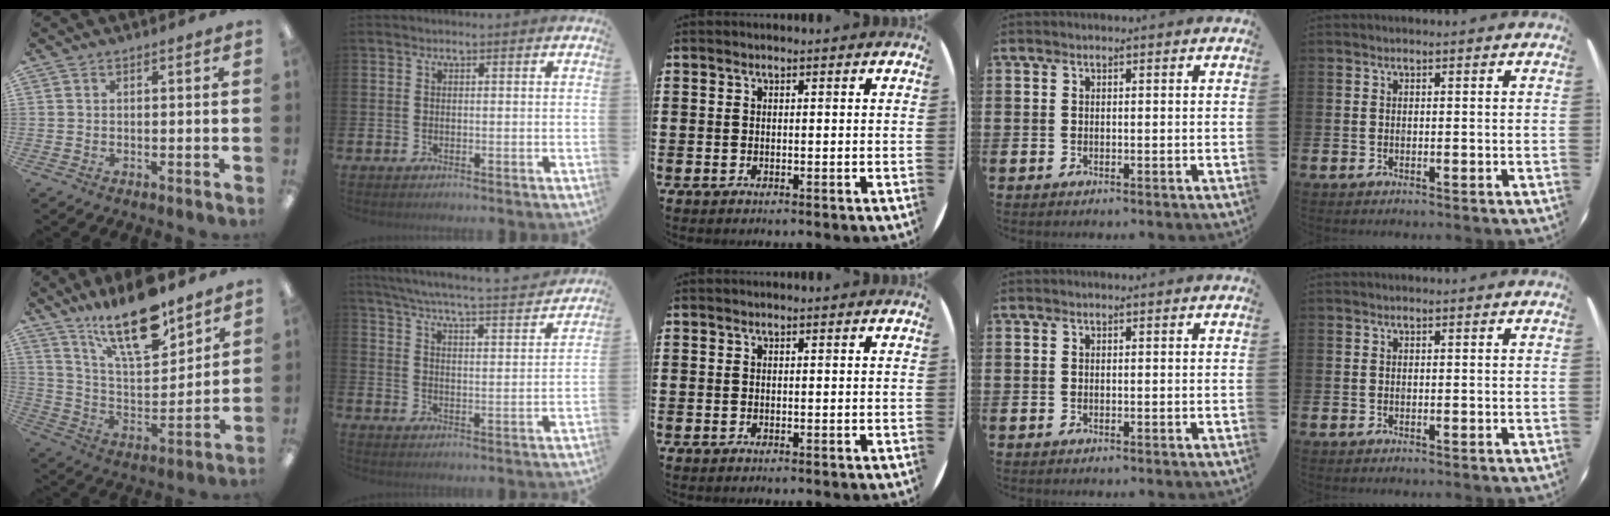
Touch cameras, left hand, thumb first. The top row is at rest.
{"thumb": {"total": 20.2, "force": [14.5, 6.8, 12.4], "torque": [-0.212, -0.082, 0.245]}, "index": {"total": 5.9, "force": [5.6, 0.1, 2.0], "torque": [-0.056, -0.044, 0.092]}}